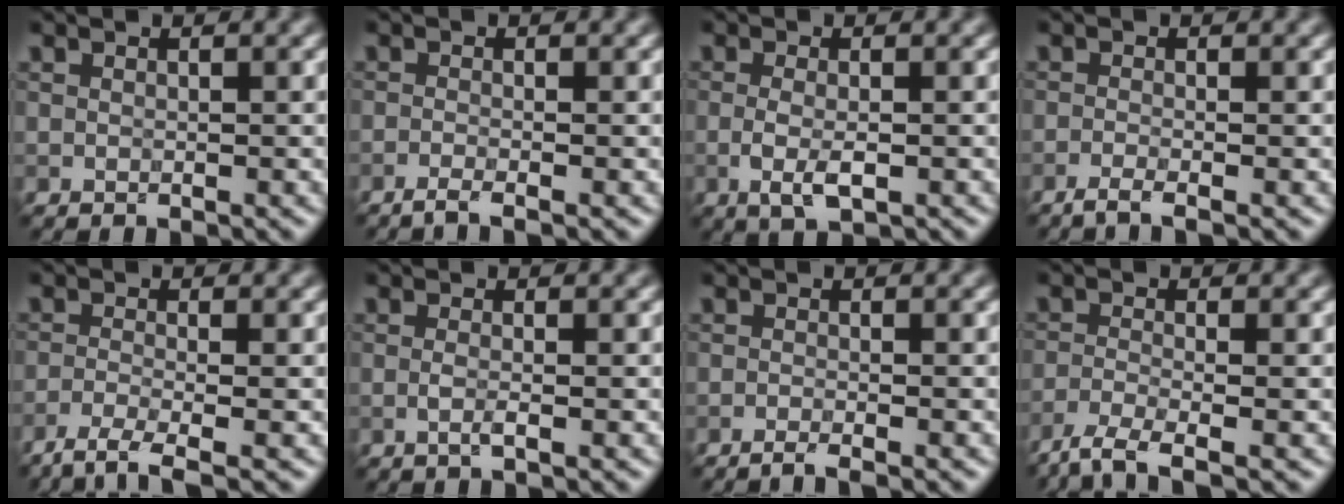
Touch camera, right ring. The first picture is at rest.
{"total": 1.7, "force": [-1.1, 0.3, 1.2], "torque": [-0.020, -0.002, -0.032]}
{"total": 2.6, "force": [-0.7, 0.9, 2.4], "torque": [-0.056, -0.005, -0.016]}
{"total": 2.0, "force": [-1.3, 0.4, 1.4], "torque": [-0.026, -0.003, -0.036]}
{"total": 3.5, "force": [-2.5, 0.7, 2.3], "torque": [-0.045, -0.004, -0.059]}
{"total": 1.1, "force": [-0.2, 0.2, 1.0], "torque": [-0.023, -0.001, -0.008]}
{"total": 1.9, "force": [-1.3, 0.3, 1.3], "torque": [-0.019, 0.001, -0.029]}
{"total": 3.8, "force": [-2.9, 0.8, 2.3], "torque": [-0.047, -0.008, -0.068]}